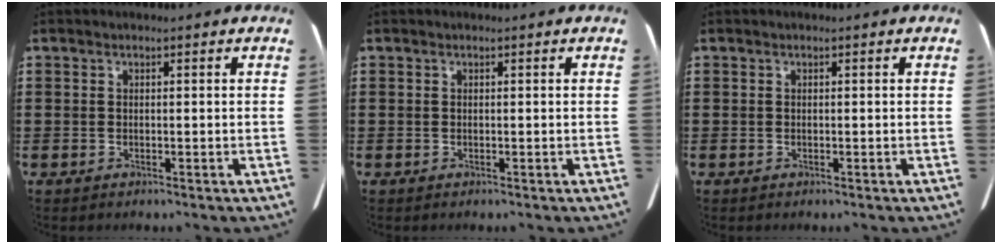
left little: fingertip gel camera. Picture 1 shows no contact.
{"total": 0.0}
{"total": 0.0}